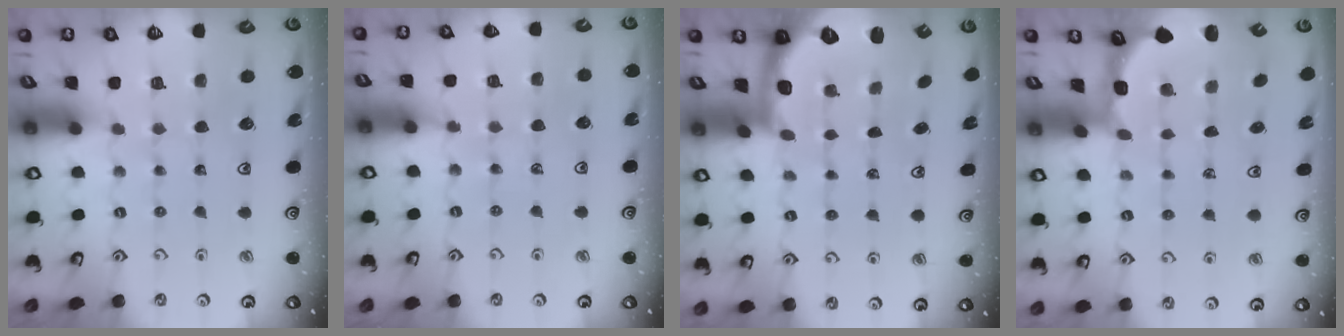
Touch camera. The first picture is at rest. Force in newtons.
{"total": 4.6, "press": 4.5, "slide": 0.9}
{"total": 1.9, "press": 1.8, "slide": 0.4}
{"total": 2.4, "press": 1.8, "slide": 1.7}